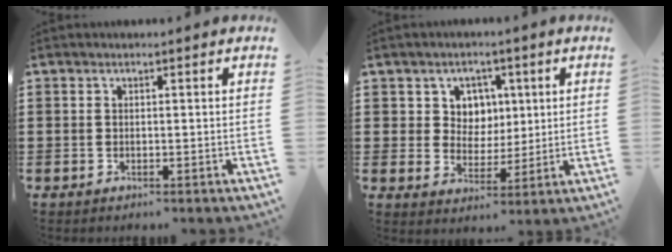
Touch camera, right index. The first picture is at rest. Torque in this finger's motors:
{"motor_torque": [0.52, 0.68, 0.12, 0.05]}